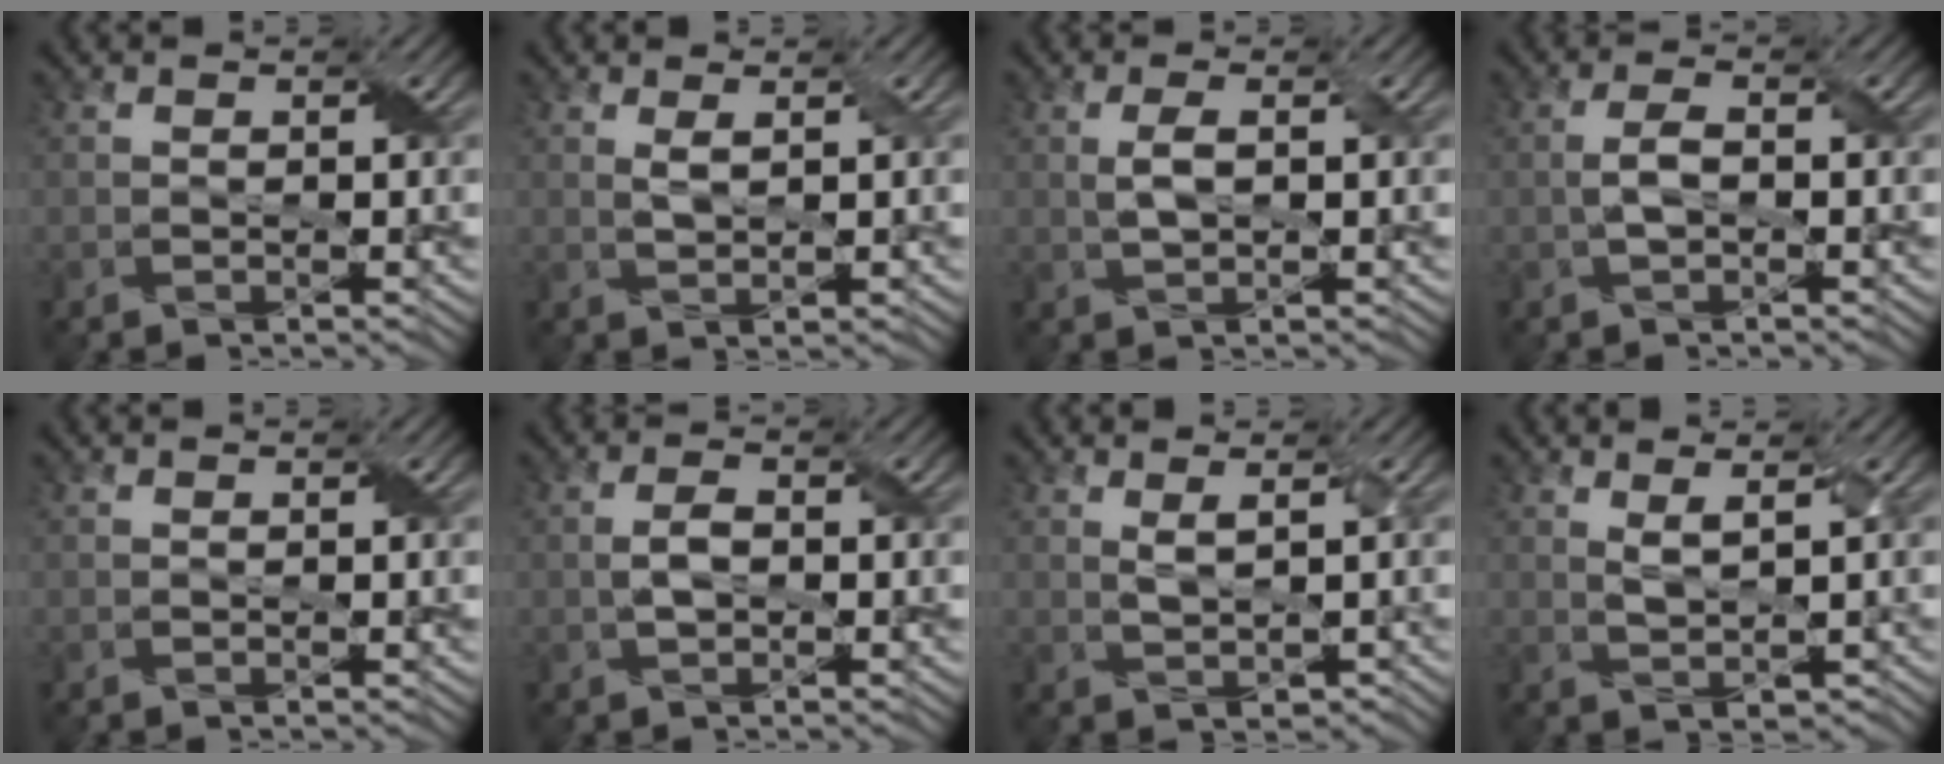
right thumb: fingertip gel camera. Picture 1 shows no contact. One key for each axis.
{"total": 1.6, "fx": 0.8, "fy": 0.3, "fz": 1.4, "tx": -0.036, "ty": 0.001, "tz": 0.018}
{"total": 2.4, "fx": 0.3, "fy": 0.8, "fz": 2.2, "tx": -0.054, "ty": 0.003, "tz": 0.008}
{"total": 2.2, "fx": -0.4, "fy": 1.0, "fz": 2.0, "tx": -0.050, "ty": 0.006, "tz": -0.008}
{"total": 0.0}
{"total": 2.4, "fx": -0.3, "fy": 1.3, "fz": 2.0, "tx": -0.044, "ty": 0.004, "tz": -0.005}
{"total": 1.9, "fx": 0.8, "fy": 0.5, "fz": 1.6, "tx": -0.041, "ty": -0.001, "tz": 0.019}
{"total": 2.2, "fx": 1.2, "fy": 0.5, "fz": 1.8, "tx": -0.045, "ty": -0.002, "tz": 0.027}